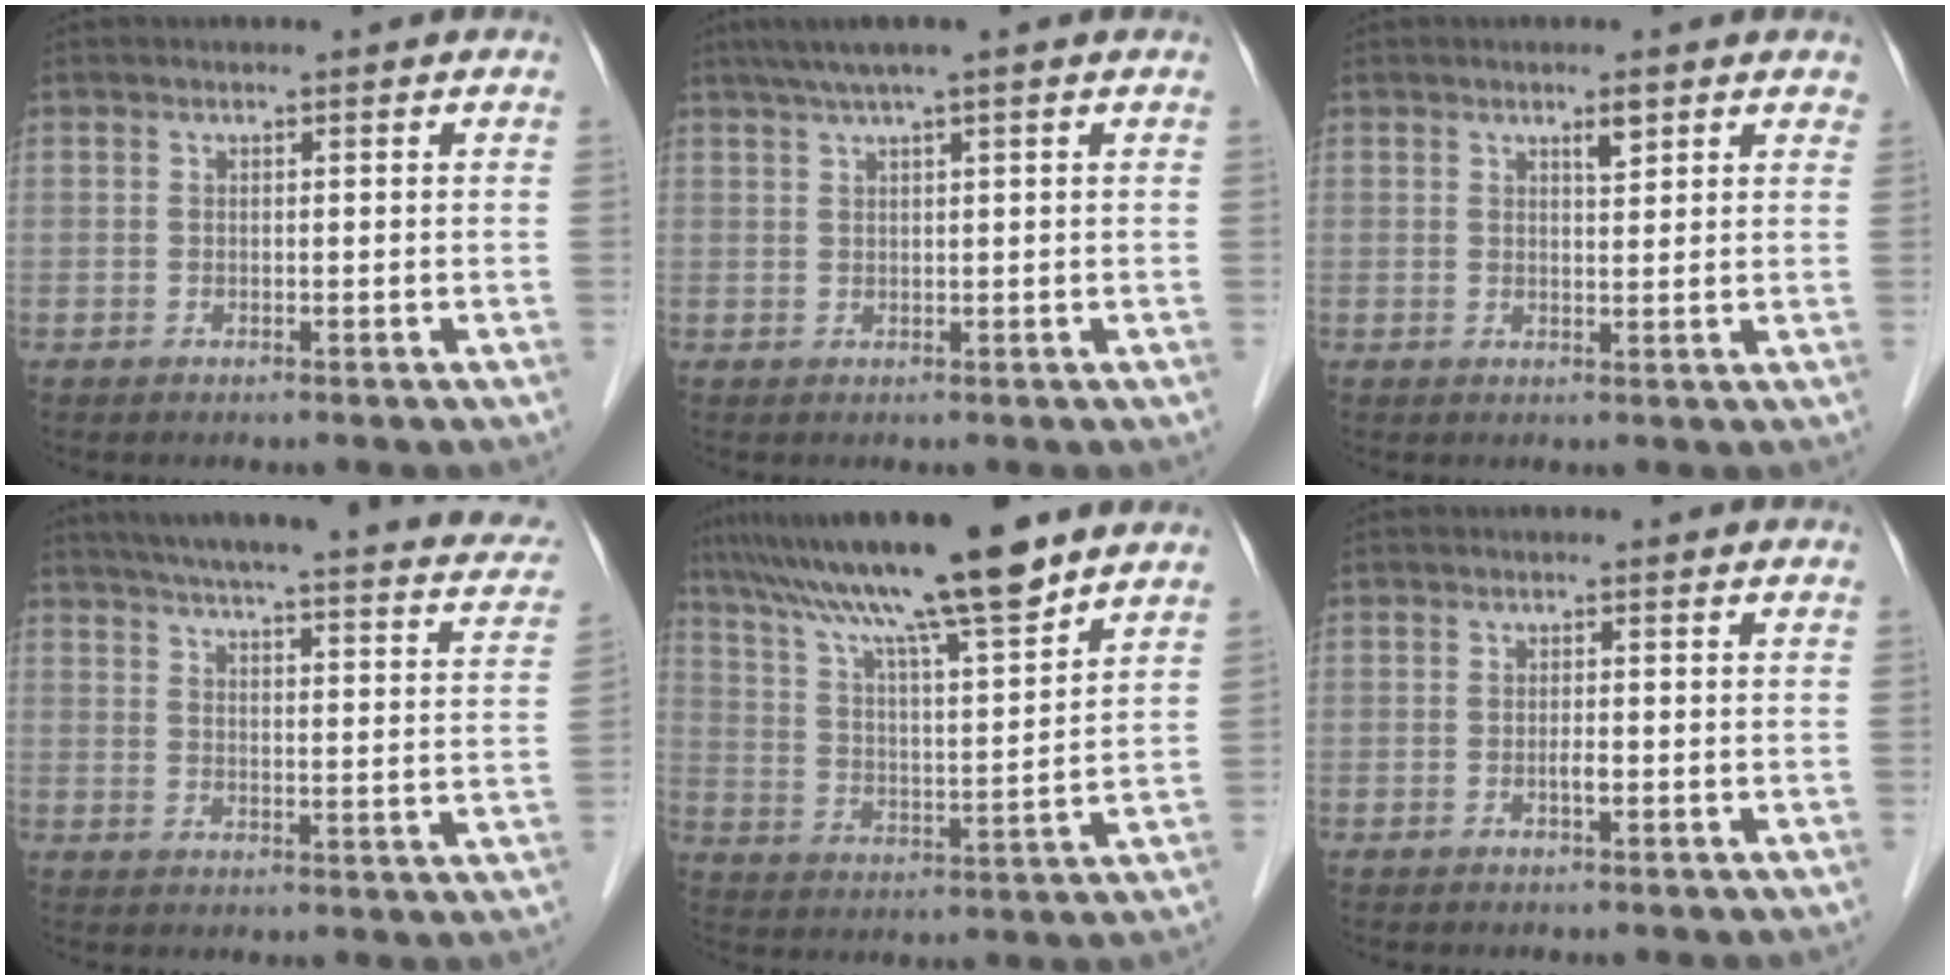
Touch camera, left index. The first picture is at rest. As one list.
[{"total": 4.9, "force": [3.6, -0.5, 3.4], "torque": [-0.062, 0.027, 0.065]}, {"total": 2.5, "force": [1.8, 0.7, 1.6], "torque": [-0.025, 0.003, 0.027]}, {"total": 27.8, "force": [23.8, 4.4, 13.8], "torque": [-0.199, -0.014, 0.280]}, {"total": 17.6, "force": [14.3, 0.6, 10.3], "torque": [-0.175, 0.018, 0.239]}, {"total": 0.9, "force": [-0.3, 0.1, 0.8], "torque": [-0.016, 0.000, -0.005]}]